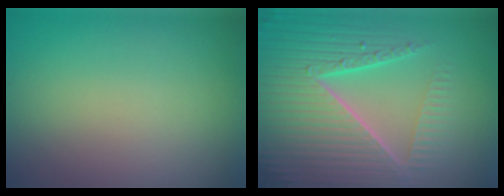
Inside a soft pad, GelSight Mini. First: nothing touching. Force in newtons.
{"total": 8.6, "press": 6.0, "slide": 6.2}